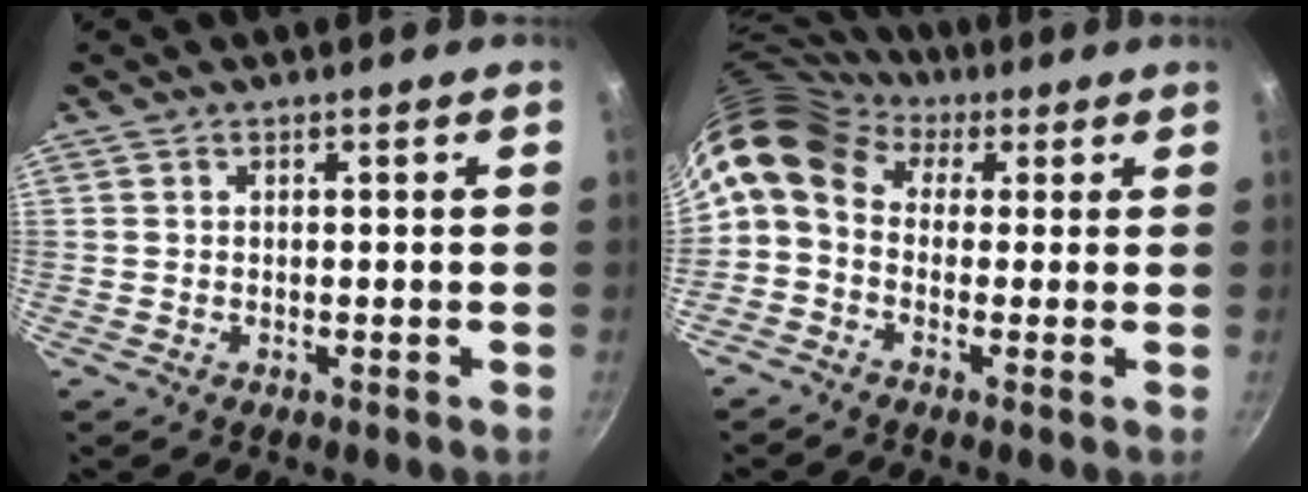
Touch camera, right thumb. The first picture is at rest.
{"total": 10.3, "force": [2.9, 7.6, 6.3], "torque": [-0.112, 0.026, 0.028]}